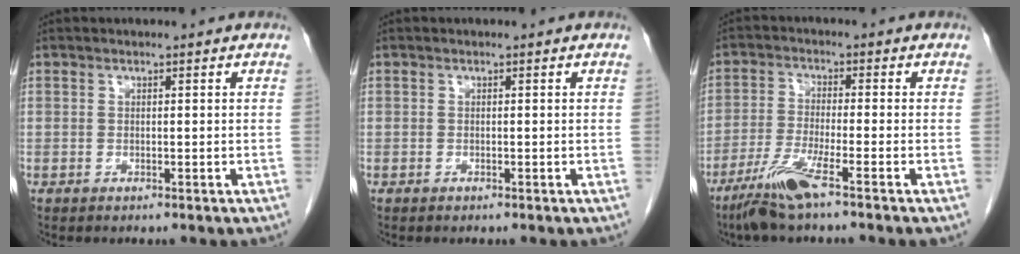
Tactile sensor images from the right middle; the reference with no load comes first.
{"total": 0.0}
{"total": 7.0, "force": [-4.6, -0.5, 5.2], "torque": [-0.109, -0.021, -0.094]}